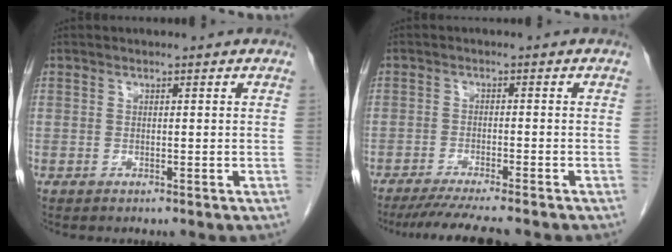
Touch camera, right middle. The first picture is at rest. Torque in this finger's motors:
{"motor_torque": [0.19, -0.14, 0.07, 0.03]}